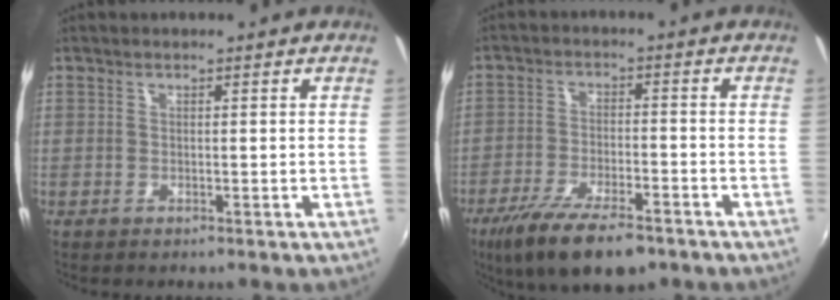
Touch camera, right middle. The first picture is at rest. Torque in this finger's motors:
{"motor_torque": [1.23, -0.90, 0.45, 0.16]}